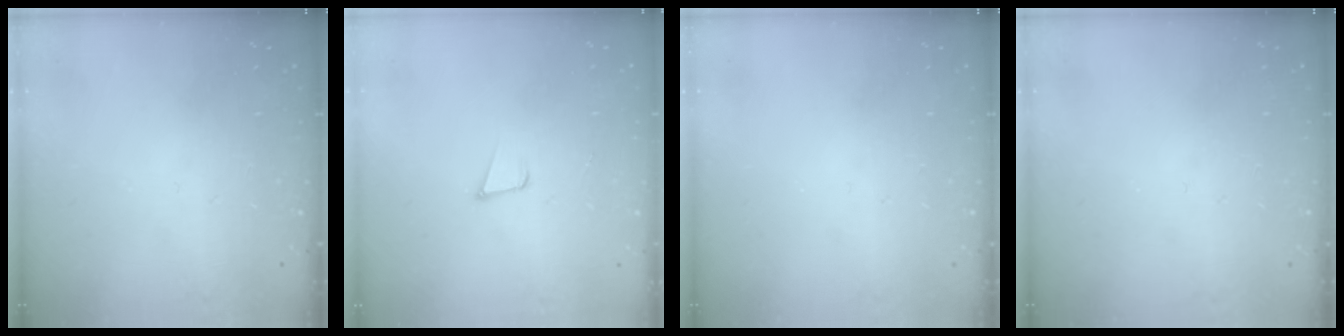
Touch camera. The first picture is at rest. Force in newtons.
{"total": 4.1, "press": 3.1, "slide": 2.7}
{"total": 0.0}
{"total": 0.0}